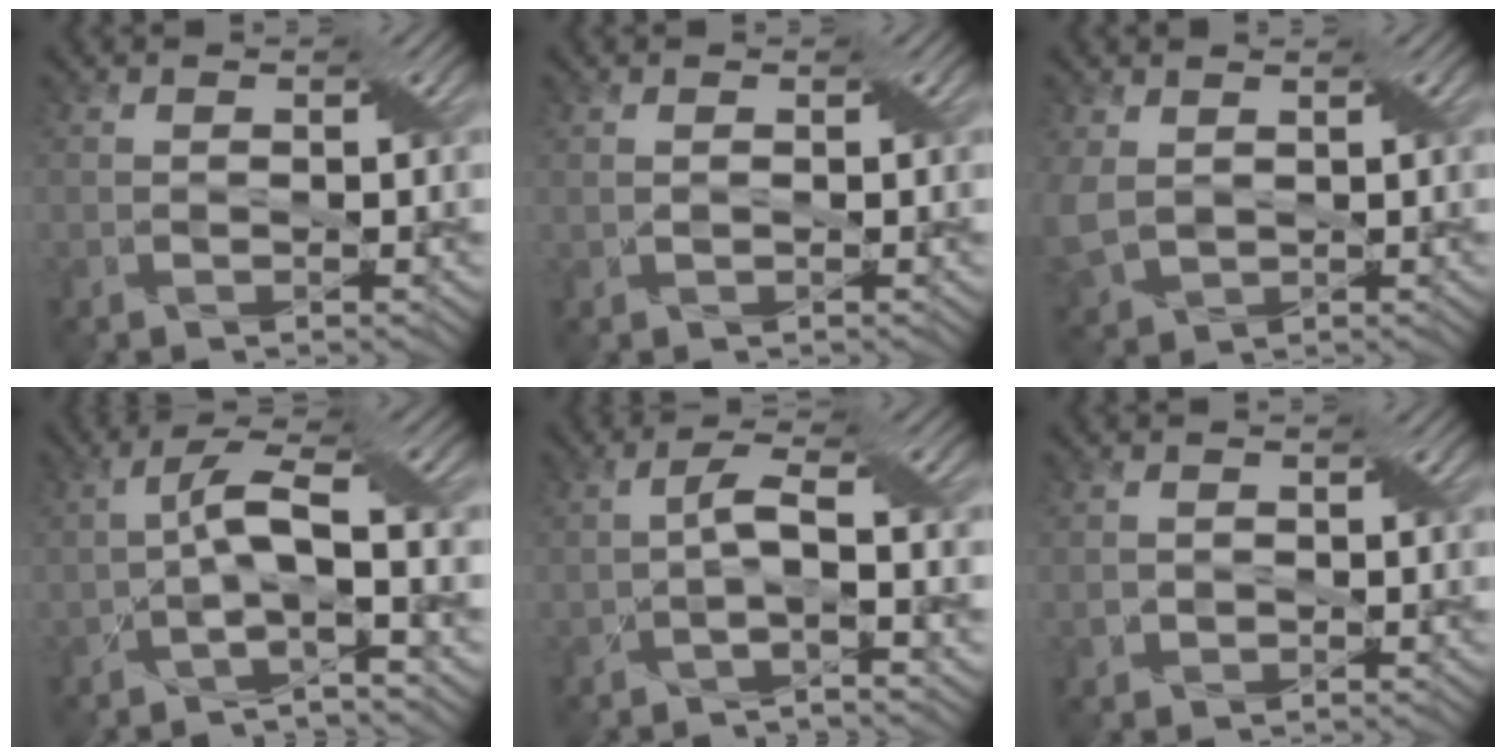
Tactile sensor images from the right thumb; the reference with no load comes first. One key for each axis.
{"total": 0.0}
{"total": 4.7, "fx": 0.7, "fy": 3.5, "fz": 3.1, "tx": -0.093, "ty": -0.007, "tz": 0.017}
{"total": 5.5, "fx": -1.5, "fy": 1.1, "fz": 5.2, "tx": -0.099, "ty": 0.013, "tz": -0.036}
{"total": 3.3, "fx": -1.0, "fy": 0.1, "fz": 3.1, "tx": -0.064, "ty": 0.013, "tz": -0.027}
{"total": 0.9, "fx": -0.4, "fy": 0.8, "fz": -0.2, "tx": 0.001, "ty": -0.004, "tz": -0.011}